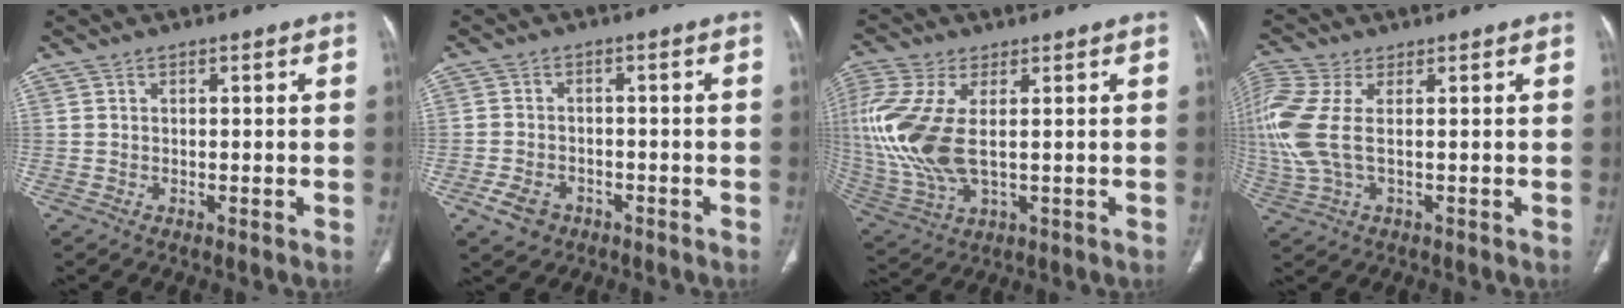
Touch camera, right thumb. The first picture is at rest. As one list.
[{"total": 4.8, "force": [-2.7, 3.5, 1.9], "torque": [-0.034, 0.018, -0.040]}, {"total": 15.7, "force": [1.5, 7.7, 13.7], "torque": [-0.343, -0.010, 0.040]}, {"total": 10.4, "force": [0.9, 4.7, 9.2], "torque": [-0.262, 0.010, 0.023]}]